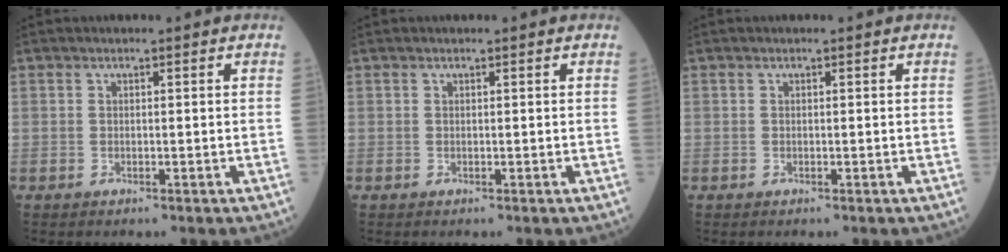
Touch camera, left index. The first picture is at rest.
{"total": 0.0}
{"total": 0.0}